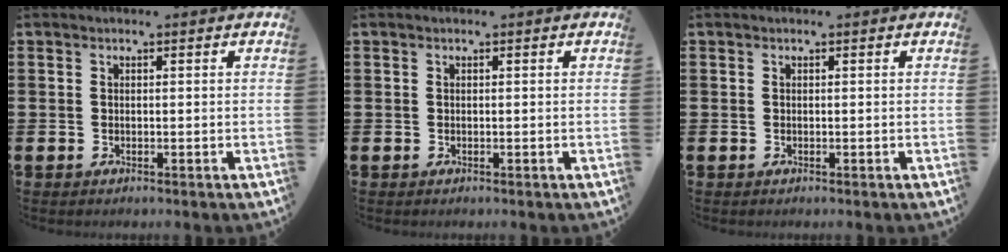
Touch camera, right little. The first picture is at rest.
{"total": 0.0}
{"total": 0.0}